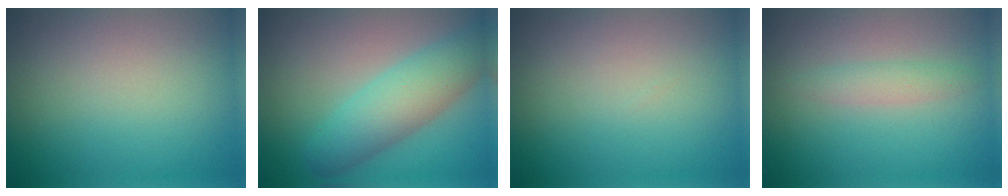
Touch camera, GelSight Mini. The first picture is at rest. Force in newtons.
{"total": 5.6, "press": 5.6, "slide": 0.3}
{"total": 0.0}
{"total": 1.6, "press": 1.6, "slide": 0.0}